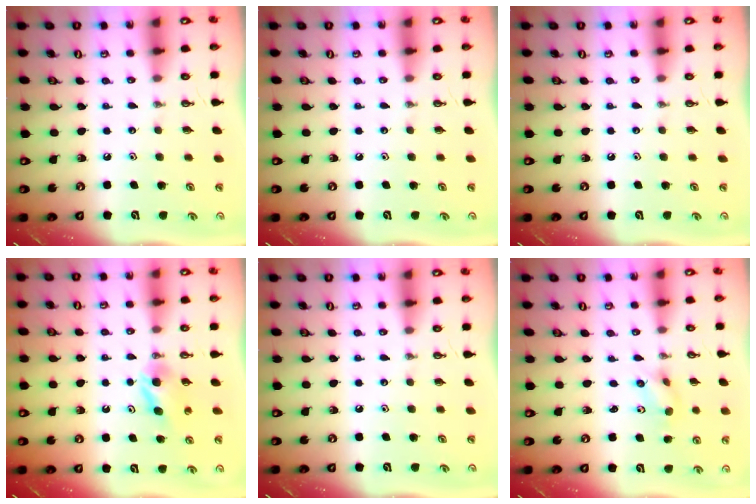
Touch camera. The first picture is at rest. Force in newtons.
{"total": 0.0}
{"total": 0.0}
{"total": 4.6, "press": 4.5, "slide": 1.3}
{"total": 0.0}
{"total": 2.5, "press": 2.3, "slide": 0.9}